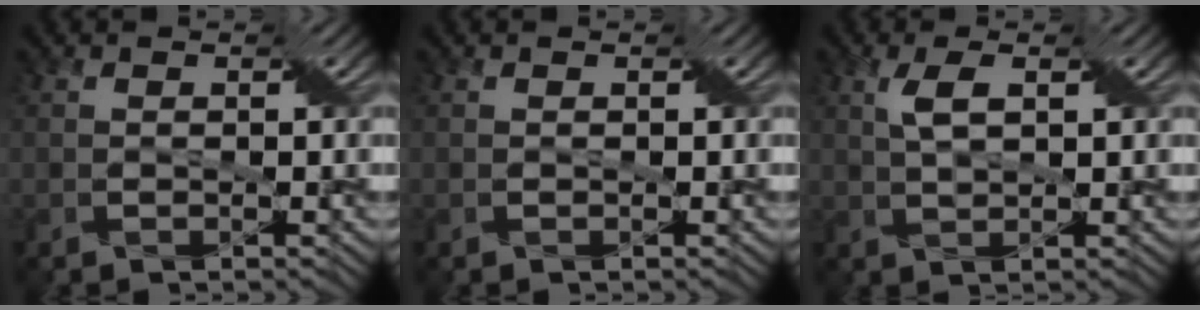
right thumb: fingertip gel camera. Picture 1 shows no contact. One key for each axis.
{"total": 0.0}
{"total": 3.1, "fx": 1.4, "fy": 0.8, "fz": 2.7, "tx": -0.061, "ty": 0.008, "tz": 0.026}